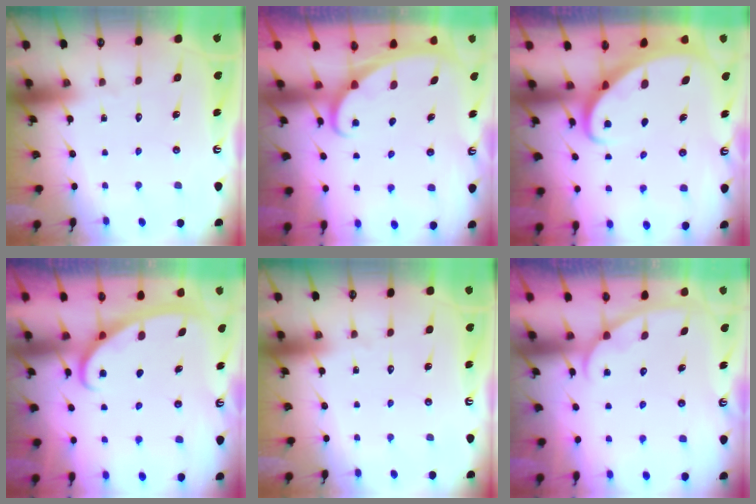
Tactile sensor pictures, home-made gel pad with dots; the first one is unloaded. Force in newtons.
{"total": 1.7, "press": 1.7, "slide": 0.1}
{"total": 2.8, "press": 2.8, "slide": 0.4}
{"total": 2.8, "press": 2.8, "slide": 0.4}
{"total": 0.0}
{"total": 1.5, "press": 1.4, "slide": 0.2}